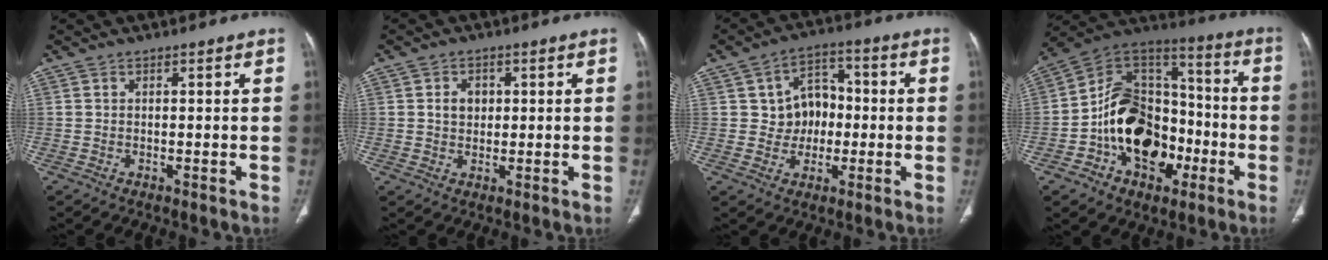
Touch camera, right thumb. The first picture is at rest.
{"total": 3.3, "force": [0.7, 2.7, 1.8], "torque": [-0.013, 0.001, 0.011]}
{"total": 8.7, "force": [0.0, 7.3, 4.8], "torque": [-0.032, 0.022, -0.004]}
{"total": 21.4, "force": [-6.3, 14.9, 14.1], "torque": [-0.182, 0.069, -0.099]}